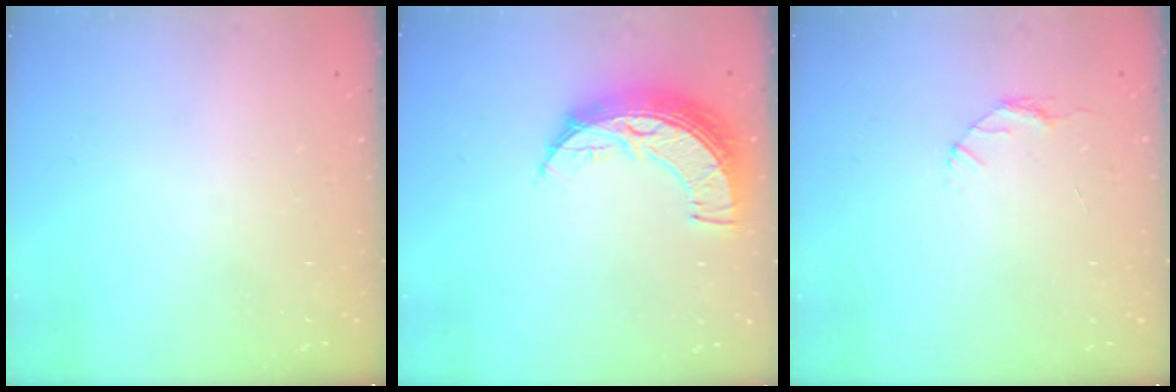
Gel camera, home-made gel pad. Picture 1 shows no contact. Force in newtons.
{"total": 12.2, "press": 12.2, "slide": 0.9}
{"total": 3.2, "press": 3.2, "slide": 0.4}